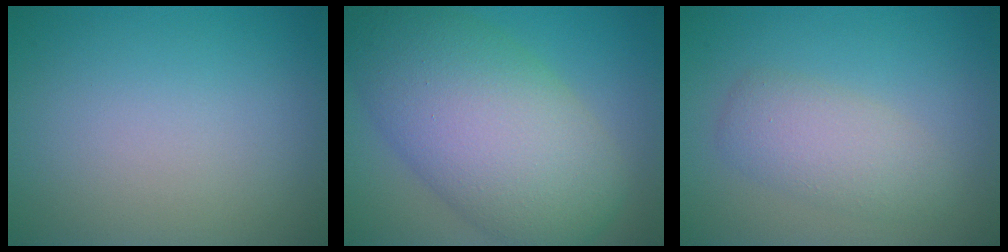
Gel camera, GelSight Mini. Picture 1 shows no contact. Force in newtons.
{"total": 12.1, "press": 12.1, "slide": 0.2}
{"total": 3.3, "press": 3.3, "slide": 0.0}